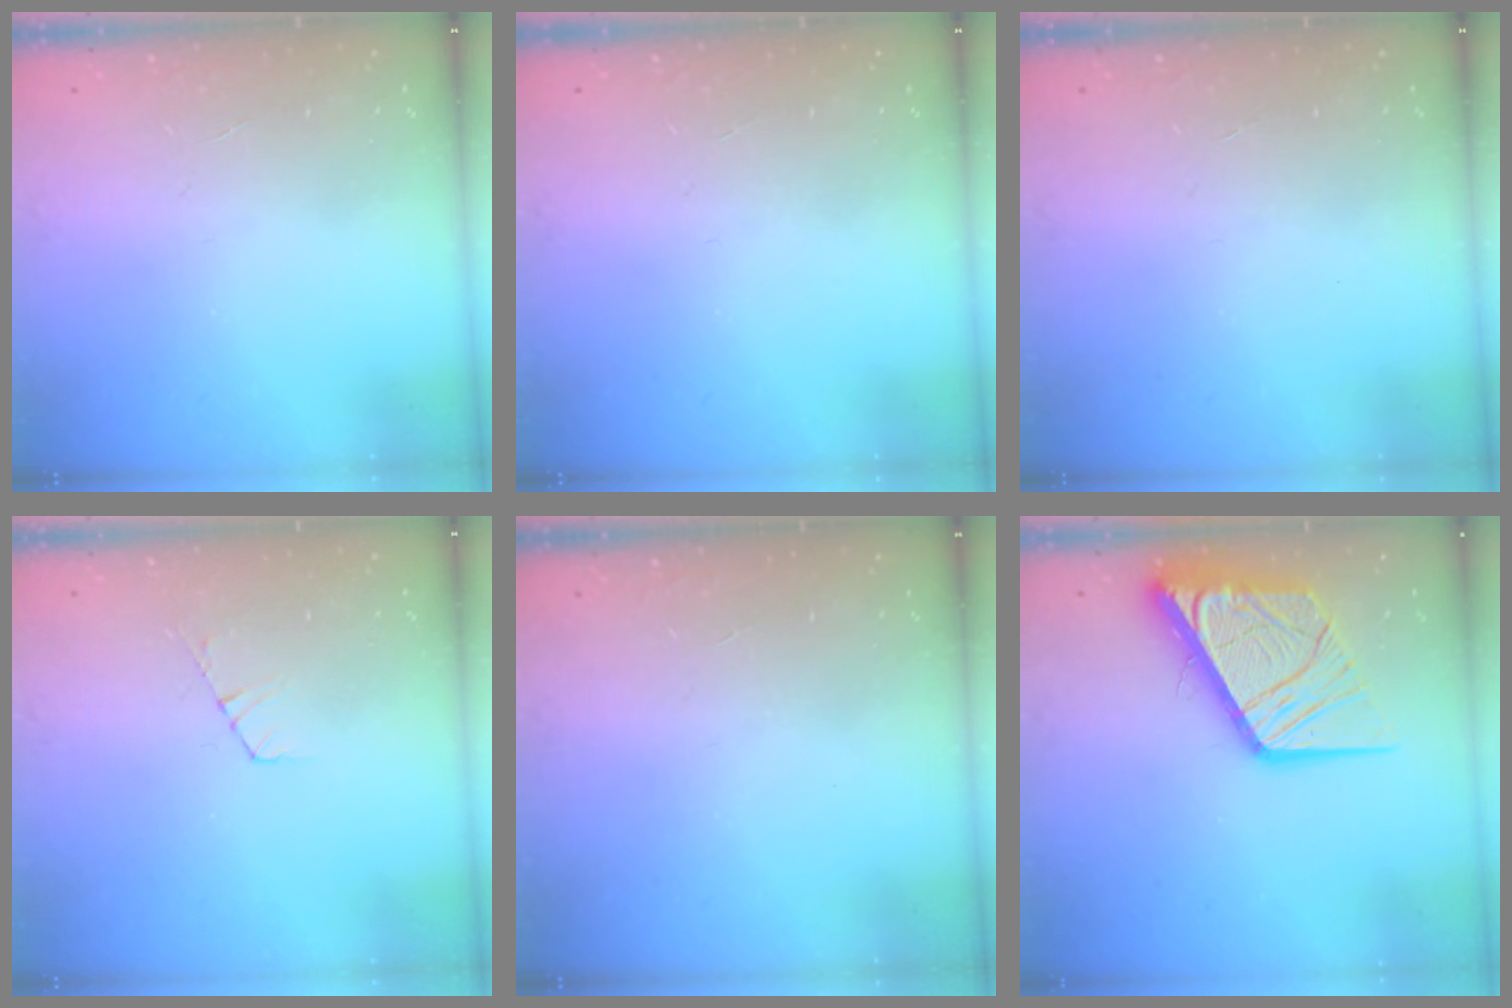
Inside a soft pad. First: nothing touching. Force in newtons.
{"total": 0.0}
{"total": 0.0}
{"total": 3.6, "press": 3.6, "slide": 0.3}
{"total": 0.0}
{"total": 16.5, "press": 16.4, "slide": 2.0}